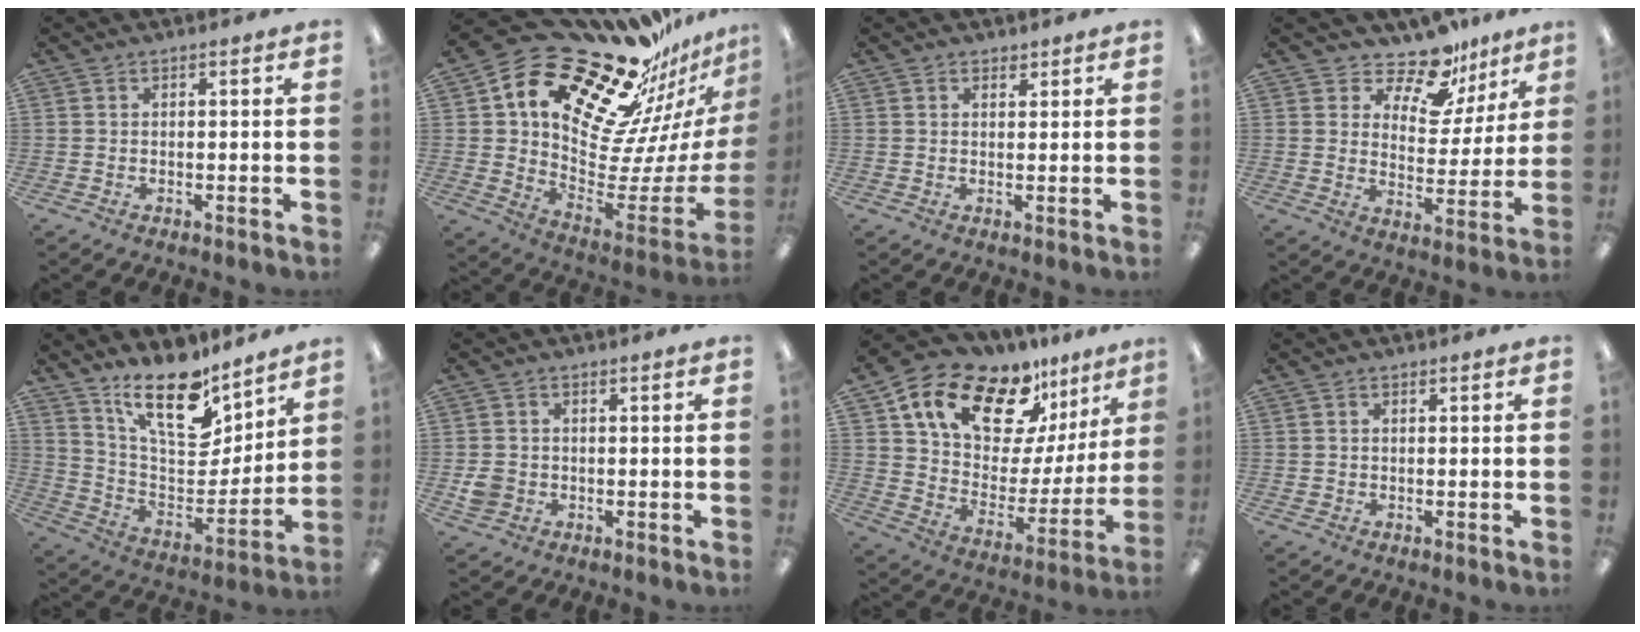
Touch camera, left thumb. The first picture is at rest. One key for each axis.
{"total": 25.1, "fx": 18.7, "fy": 12.4, "fz": 11.2, "tx": -0.154, "ty": -0.151, "tz": 0.333}
{"total": 1.6, "fx": 1.2, "fy": 1.0, "fz": 0.2, "tx": 0.003, "ty": -0.002, "tz": 0.019}
{"total": 13.3, "fx": 10.7, "fy": 5.9, "fz": 5.2, "tx": -0.082, "ty": -0.075, "tz": 0.193}
{"total": 19.1, "fx": 13.9, "fy": 7.8, "fz": 10.5, "tx": -0.177, "ty": -0.094, "tz": 0.244}
{"total": 4.1, "fx": -0.5, "fy": 3.9, "fz": 1.4, "tx": -0.009, "ty": 0.003, "tz": -0.009}
{"total": 19.1, "fx": 14.1, "fy": 9.3, "fz": 9.1, "tx": -0.168, "ty": -0.099, "tz": 0.252}
{"total": 1.0, "fx": 0.3, "fy": 0.9, "fz": -0.1, "tx": 0.002, "ty": 0.005, "tz": 0.003}